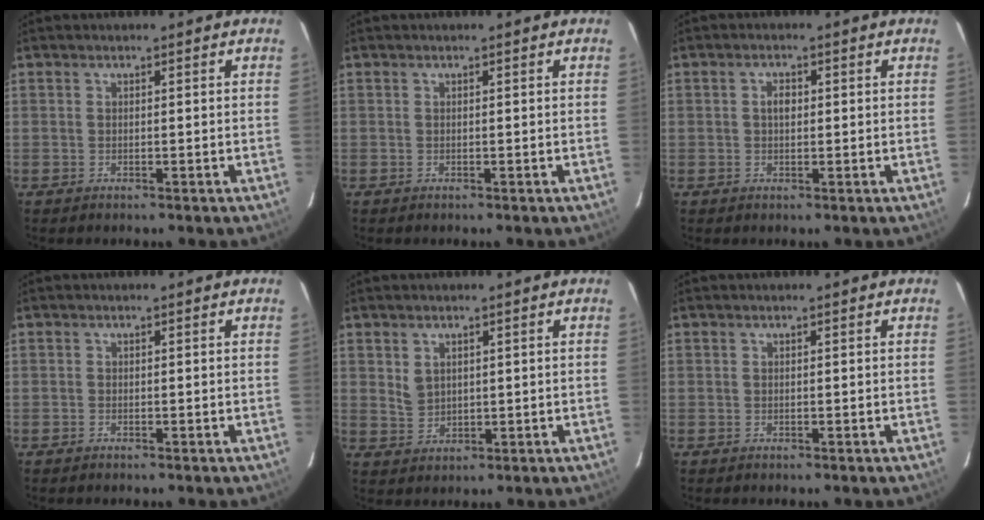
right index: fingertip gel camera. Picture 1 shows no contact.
{"total": 0.0}
{"total": 2.1, "force": [0.3, 1.3, 1.6], "torque": [-0.029, 0.006, 0.004]}
{"total": 0.0}
{"total": 3.5, "force": [1.3, 2.7, 1.7], "torque": [-0.028, 0.001, 0.032]}
{"total": 0.0}